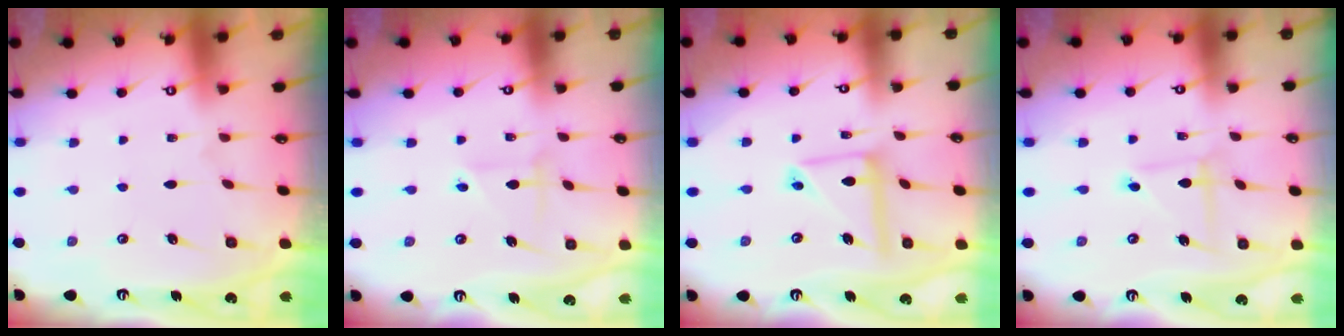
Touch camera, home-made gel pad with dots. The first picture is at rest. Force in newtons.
{"total": 2.3, "press": 2.3, "slide": 0.2}
{"total": 9.1, "press": 9.1, "slide": 0.9}
{"total": 2.2, "press": 2.2, "slide": 0.3}